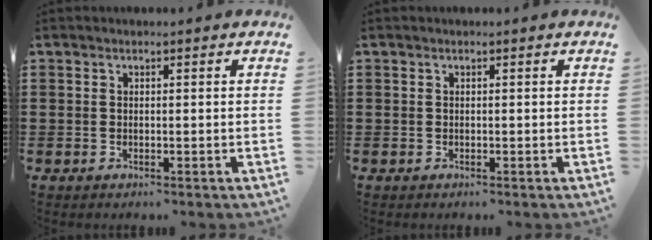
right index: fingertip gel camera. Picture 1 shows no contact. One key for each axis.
{"total": 0.0}